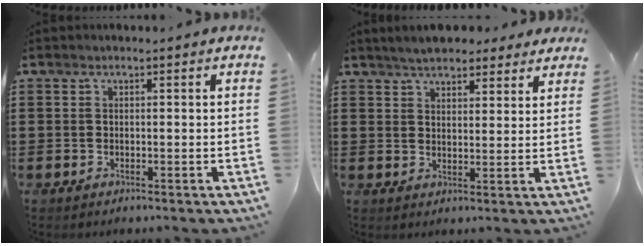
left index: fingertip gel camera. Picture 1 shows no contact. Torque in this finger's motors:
{"motor_torque": [2.14, 0.00, 0.26, -0.03]}